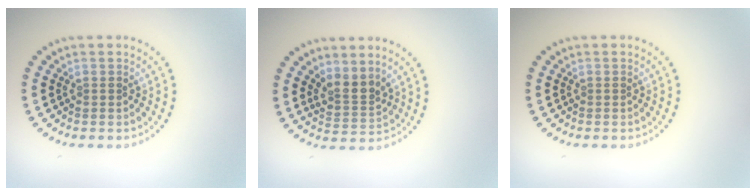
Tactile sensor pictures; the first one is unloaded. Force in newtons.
{"total": 2.5, "press": 1.9, "slide": 1.7}
{"total": 0.0}